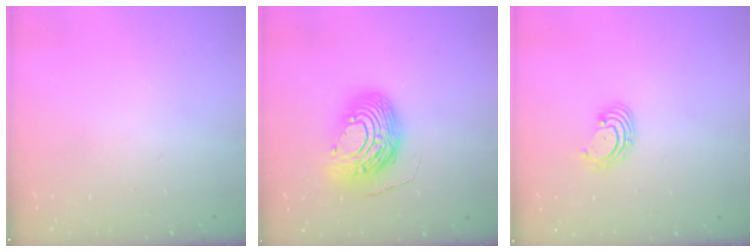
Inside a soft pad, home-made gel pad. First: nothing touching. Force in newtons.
{"total": 13.8, "press": 13.8, "slide": 1.1}
{"total": 2.9, "press": 2.9, "slide": 0.3}